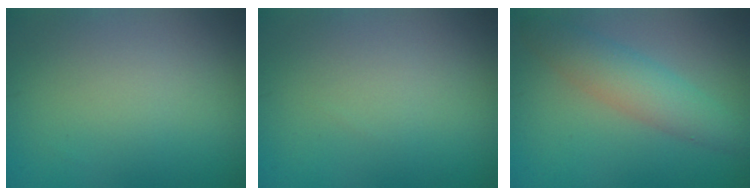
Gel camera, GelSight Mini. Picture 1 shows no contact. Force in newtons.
{"total": 0.0}
{"total": 3.9, "press": 3.9, "slide": 0.1}